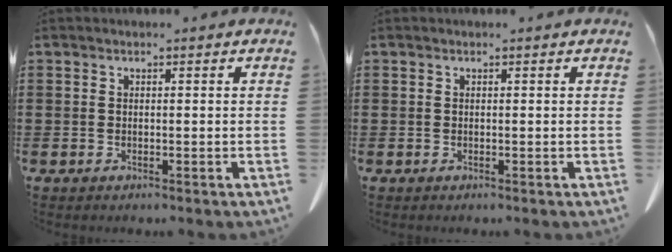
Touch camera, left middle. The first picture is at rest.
{"total": 0.0}